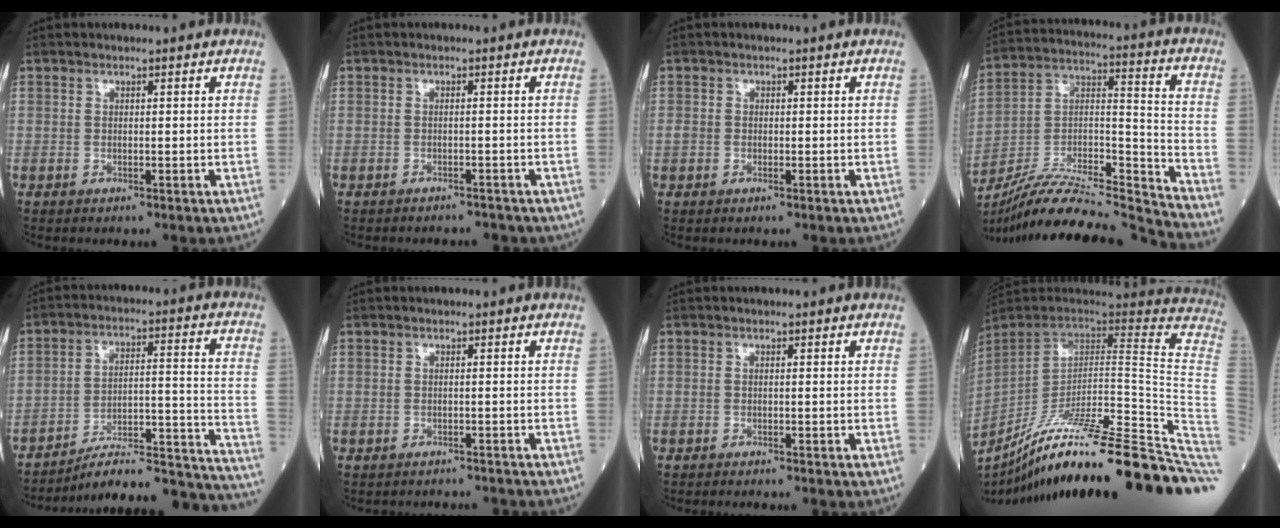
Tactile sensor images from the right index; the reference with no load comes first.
{"total": 3.9, "force": [-3.6, 1.5, 0.5], "torque": [-0.006, 0.000, -0.038]}
{"total": 1.2, "force": [-0.3, 0.9, 0.7], "torque": [-0.016, 0.001, -0.004]}
{"total": 23.5, "force": [-22.2, -0.3, 7.6], "torque": [-0.144, 0.008, -0.366]}
{"total": 21.9, "force": [-20.6, 1.8, 7.2], "torque": [-0.034, 0.045, -0.289]}
{"total": 4.3, "force": [-4.1, 1.1, -0.3], "torque": [0.009, 0.002, -0.050]}
{"total": 2.2, "force": [-2.0, 0.1, 0.8], "torque": [-0.012, -0.002, -0.025]}
{"total": 36.6, "force": [-26.7, -0.5, 25.0], "torque": [-0.206, -0.050, -0.380]}